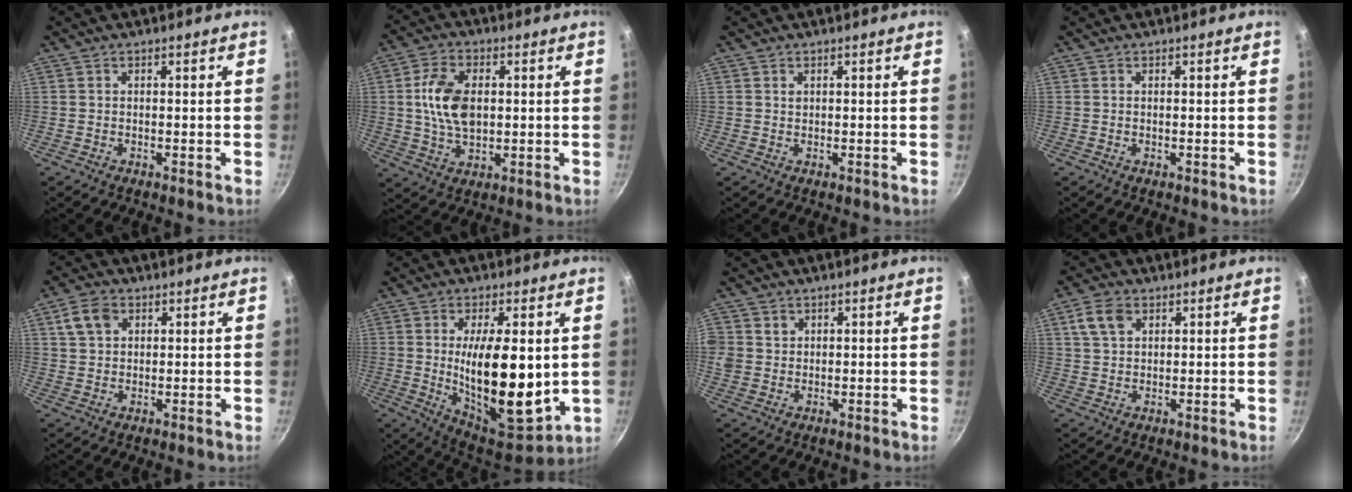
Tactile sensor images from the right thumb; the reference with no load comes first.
{"total": 10.8, "force": [1.2, 6.7, 8.4], "torque": [-0.143, 0.002, 0.020]}
{"total": 0.6, "force": [0.3, 0.5, 0.3], "torque": [-0.004, 0.000, 0.006]}
{"total": 0.0}
{"total": 5.7, "force": [2.3, 4.1, 3.3], "torque": [-0.050, 0.002, 0.040]}
{"total": 19.0, "force": [0.5, 7.9, 17.3], "torque": [-0.256, -0.032, 0.020]}
{"total": 5.1, "force": [1.4, 4.6, 1.8], "torque": [-0.023, 0.003, 0.030]}
{"total": 5.5, "force": [2.5, 3.7, 3.3], "torque": [-0.053, 0.001, 0.046]}